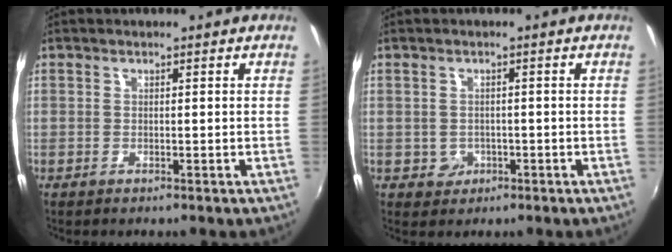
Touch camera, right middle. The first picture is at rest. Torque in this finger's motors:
{"motor_torque": [0.14, -0.12, 0.00, 0.01]}